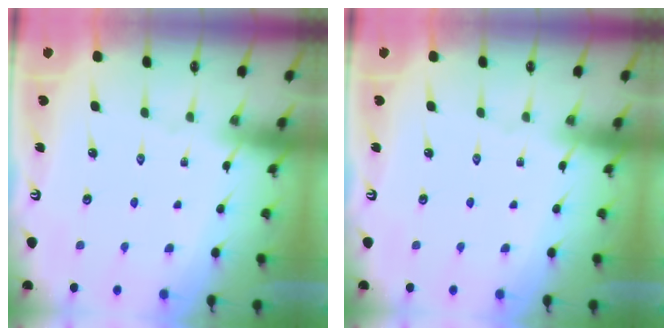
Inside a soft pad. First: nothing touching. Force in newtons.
{"total": 0.0}